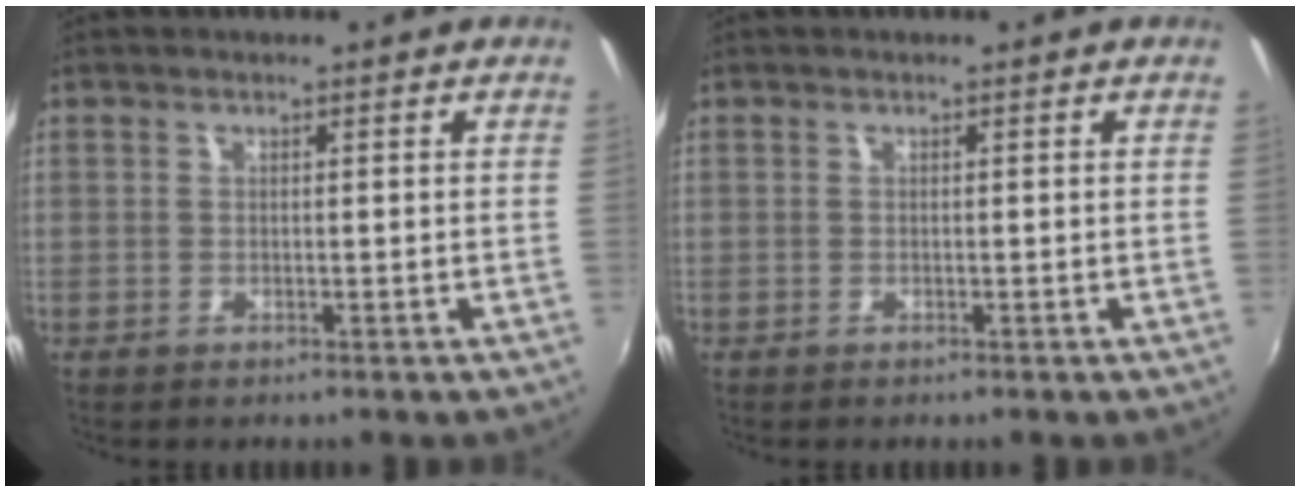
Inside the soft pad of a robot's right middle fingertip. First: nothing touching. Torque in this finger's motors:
{"motor_torque": [-0.49, -0.25, -0.07, -0.01]}